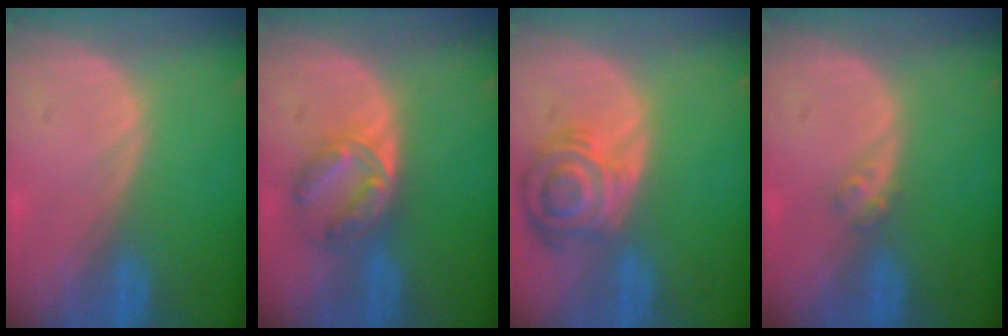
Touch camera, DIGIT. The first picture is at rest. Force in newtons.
{"total": 6.0, "press": 5.6, "slide": 2.2}
{"total": 8.2, "press": 7.3, "slide": 3.8}
{"total": 1.6, "press": 1.4, "slide": 0.8}